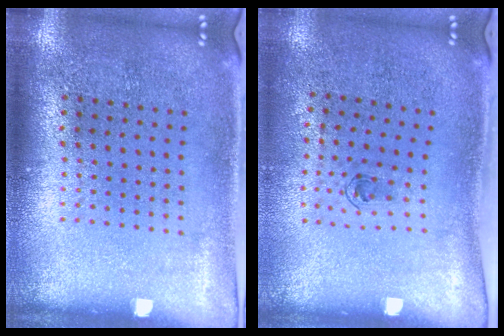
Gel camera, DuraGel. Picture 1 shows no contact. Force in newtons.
{"total": 0.6, "press": 0.3, "slide": 0.5}